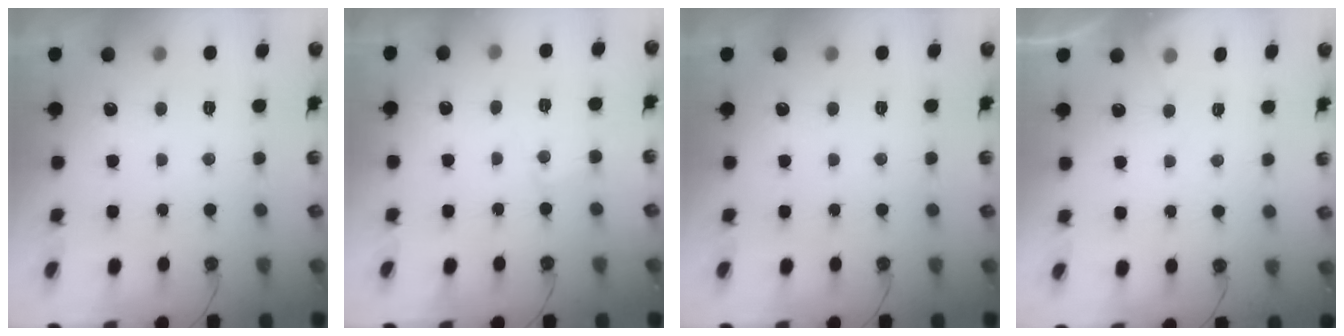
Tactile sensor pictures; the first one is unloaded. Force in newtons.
{"total": 4.4, "press": 4.4, "slide": 0.7}
{"total": 0.0}
{"total": 3.8, "press": 3.8, "slide": 0.5}